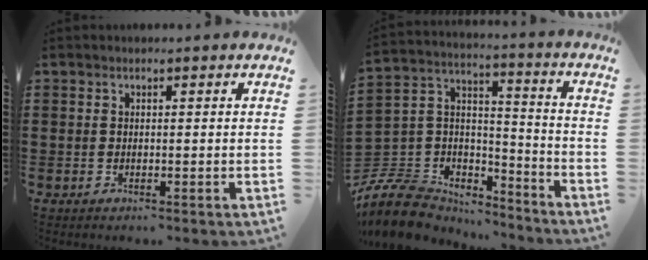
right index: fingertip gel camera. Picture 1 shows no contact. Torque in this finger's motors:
{"motor_torque": [-0.82, 0.88, -0.42, -0.21]}